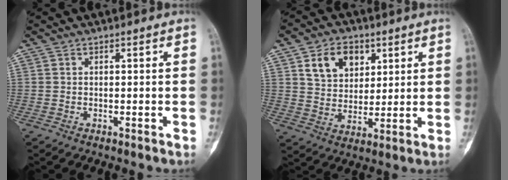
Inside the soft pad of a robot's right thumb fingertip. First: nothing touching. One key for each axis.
{"total": 10.0, "fx": 4.4, "fy": 7.1, "fz": 5.5, "tx": -0.059, "ty": -0.019, "tz": 0.081}